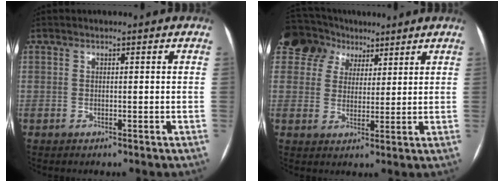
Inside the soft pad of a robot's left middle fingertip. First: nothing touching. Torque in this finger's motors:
{"motor_torque": [0.22, -0.36, 0.00, 0.02]}